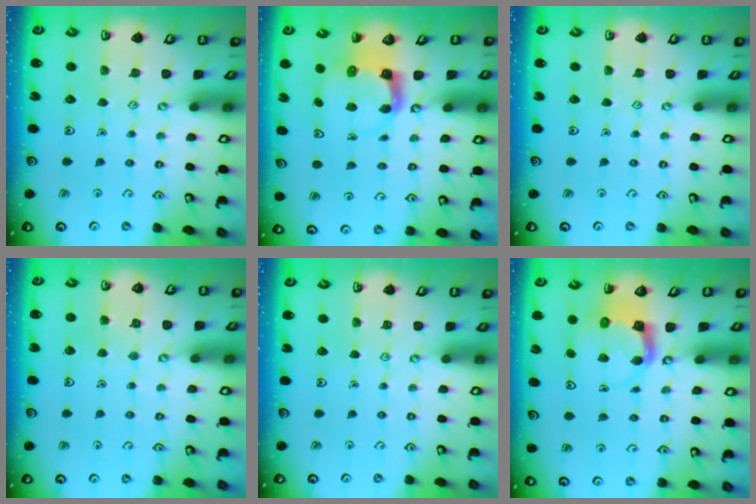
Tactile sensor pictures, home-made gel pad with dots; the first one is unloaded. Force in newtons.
{"total": 3.8, "press": 3.7, "slide": 0.5}
{"total": 0.0}
{"total": 2.6, "press": 2.6, "slide": 0.3}
{"total": 0.0}
{"total": 3.8, "press": 3.7, "slide": 0.7}